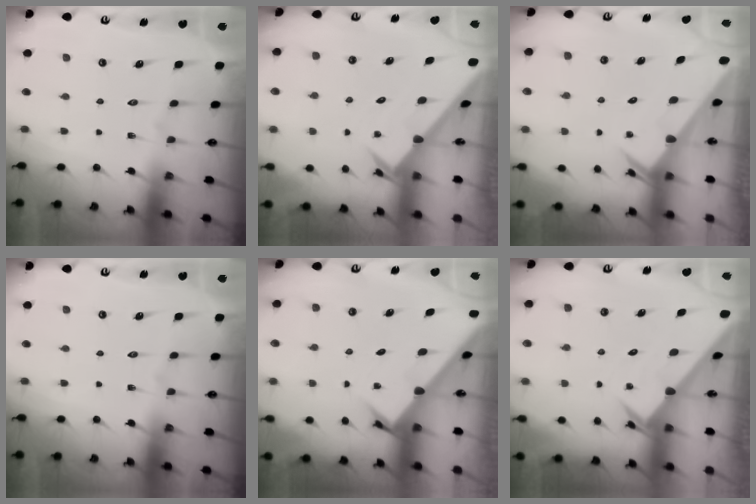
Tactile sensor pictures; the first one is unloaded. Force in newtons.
{"total": 2.1, "press": 2.1, "slide": 0.1}
{"total": 2.1, "press": 2.1, "slide": 0.1}
{"total": 0.0}
{"total": 2.1, "press": 2.1, "slide": 0.2}
{"total": 2.3, "press": 2.3, "slide": 0.2}